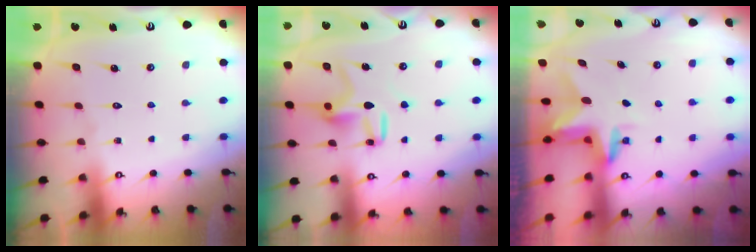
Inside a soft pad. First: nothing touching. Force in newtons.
{"total": 10.1, "press": 10.1, "slide": 0.3}
{"total": 2.9, "press": 2.9, "slide": 0.2}